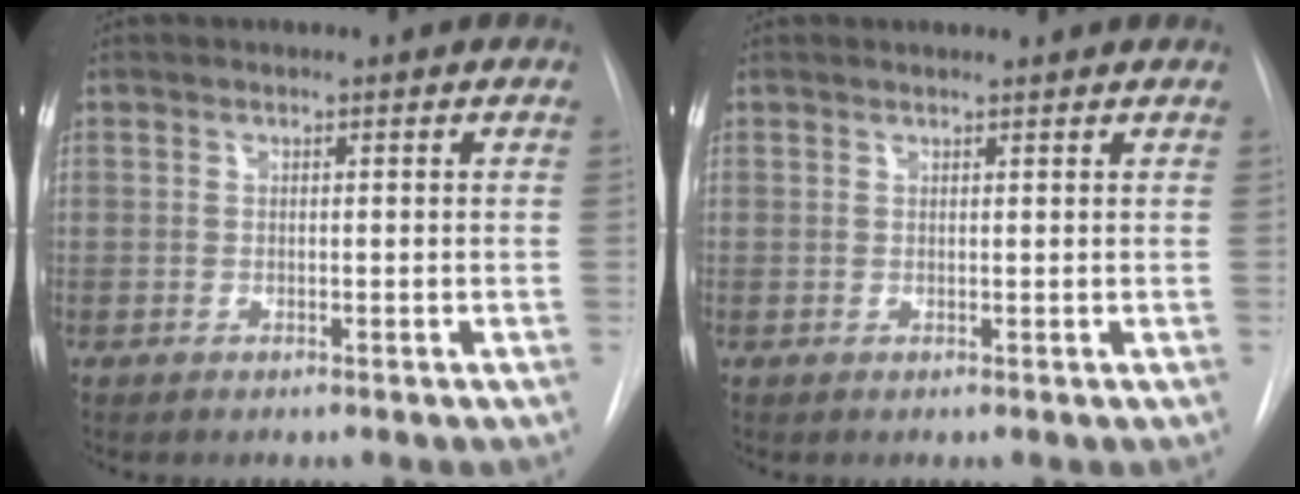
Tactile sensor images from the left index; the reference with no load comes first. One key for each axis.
{"total": 1.5, "fx": 1.5, "fy": 0.0, "fz": 0.4, "tx": -0.009, "ty": 0.010, "tz": 0.014}